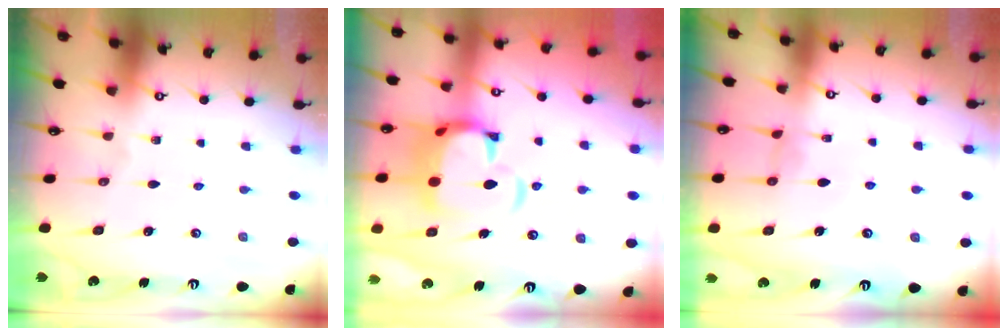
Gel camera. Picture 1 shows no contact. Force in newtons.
{"total": 7.7, "press": 7.5, "slide": 1.8}
{"total": 0.6, "press": 0.4, "slide": 0.5}